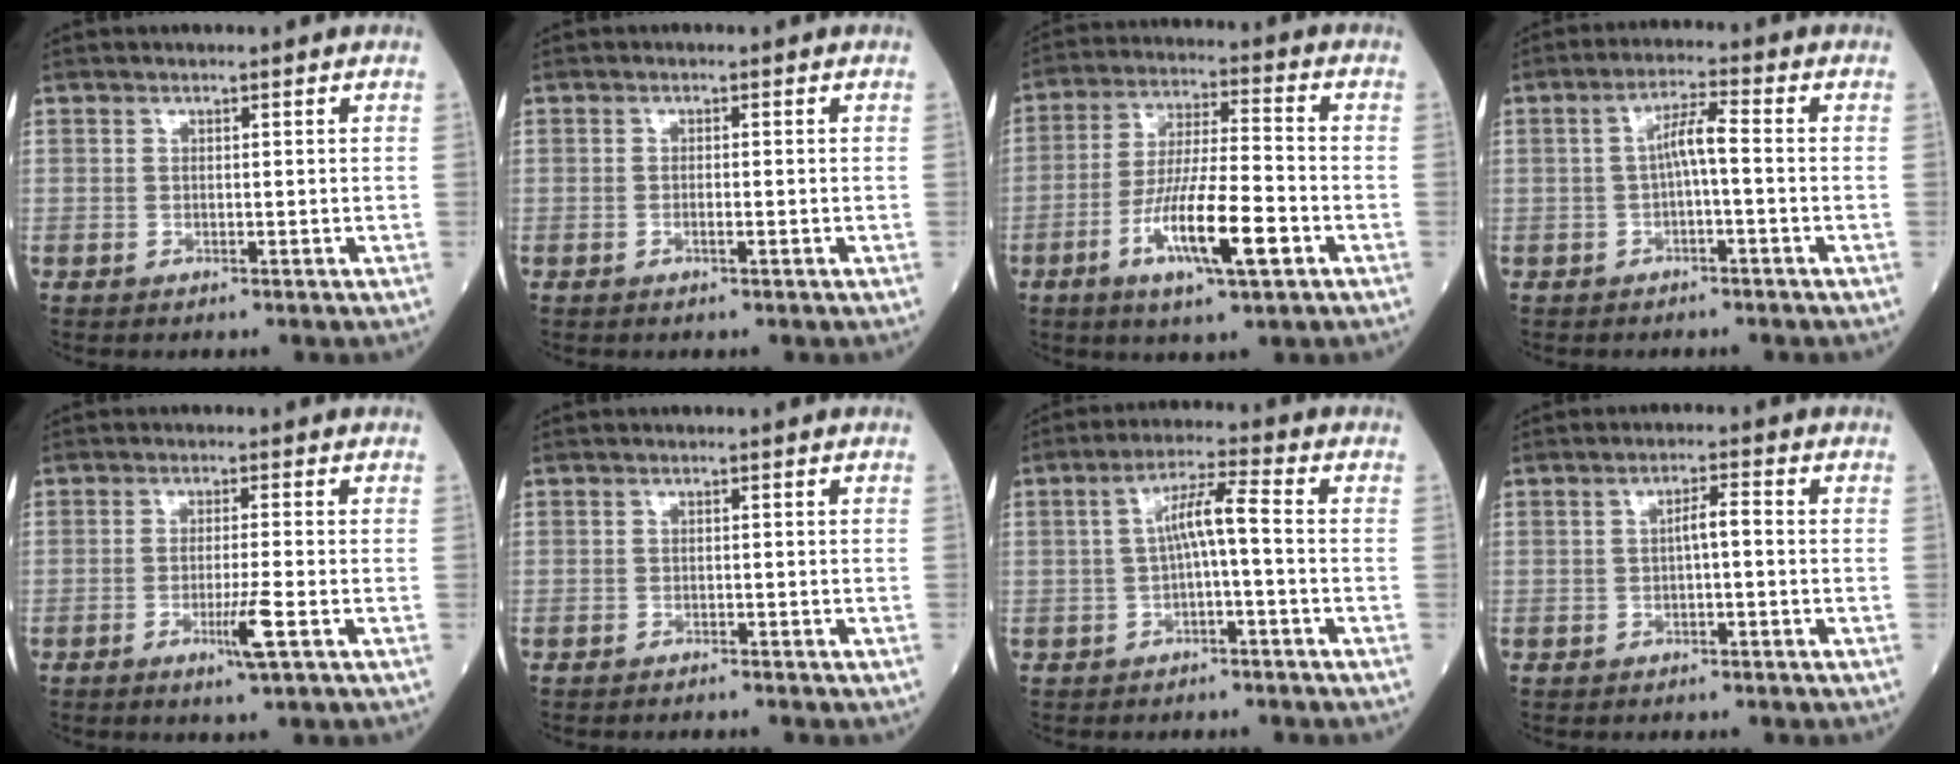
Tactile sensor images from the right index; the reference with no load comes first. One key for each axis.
{"total": 0.9, "fx": -0.4, "fy": 0.1, "fz": 0.8, "tx": -0.016, "ty": 0.001, "tz": -0.007}
{"total": 12.6, "fx": -4.9, "fy": 1.7, "fz": 11.5, "tx": -0.213, "ty": -0.011, "tz": -0.086}
{"total": 4.2, "fx": -0.4, "fy": 0.4, "fz": 4.2, "tx": -0.072, "ty": 0.015, "tz": -0.006}
{"total": 4.3, "fx": -1.8, "fy": -0.6, "fz": 3.9, "tx": -0.073, "ty": -0.011, "tz": -0.033}
{"total": 1.9, "fx": -1.8, "fy": 0.0, "fz": 0.4, "tx": -0.005, "ty": -0.003, "tz": -0.023}
{"total": 5.4, "fx": -0.5, "fy": 0.4, "fz": 5.4, "tx": -0.093, "ty": 0.023, "tz": -0.010}
{"total": 2.4, "fx": -0.3, "fy": 0.4, "fz": 2.4, "tx": -0.036, "ty": 0.007, "tz": -0.007}